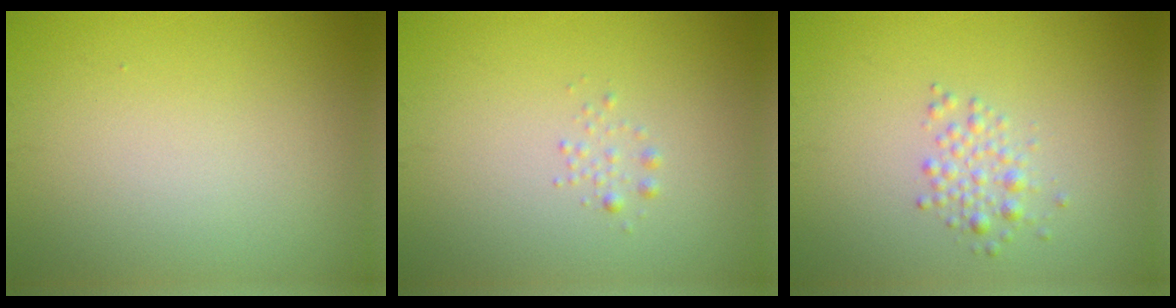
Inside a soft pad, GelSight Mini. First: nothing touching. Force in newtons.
{"total": 0.8, "press": 0.8, "slide": 0.0}
{"total": 1.9, "press": 1.9, "slide": 0.1}